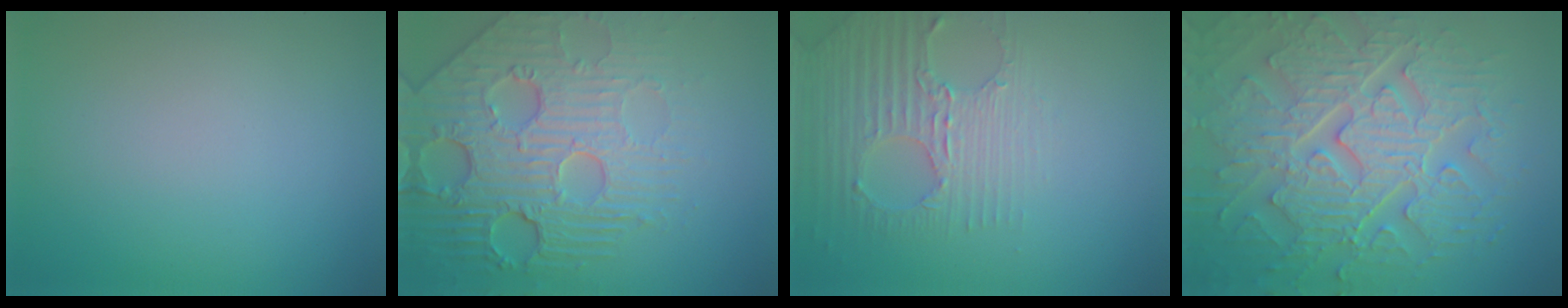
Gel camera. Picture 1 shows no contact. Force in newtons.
{"total": 8.7, "press": 6.0, "slide": 6.3}
{"total": 3.2, "press": 3.1, "slide": 0.7}
{"total": 9.4, "press": 6.9, "slide": 6.4}